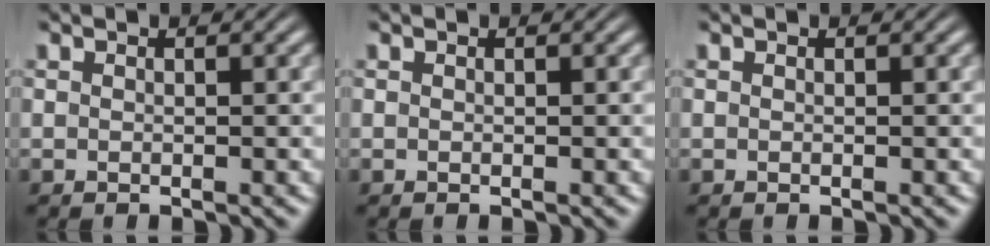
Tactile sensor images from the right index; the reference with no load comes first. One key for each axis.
{"total": 0.0}
{"total": 0.0}